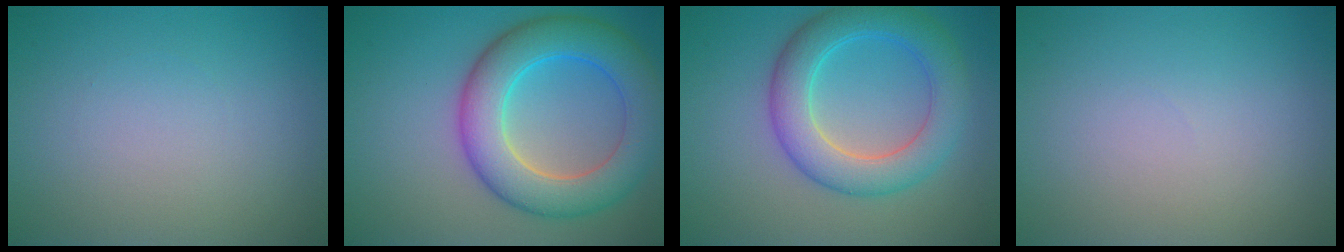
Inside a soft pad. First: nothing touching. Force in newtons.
{"total": 8.2, "press": 8.1, "slide": 0.1}
{"total": 6.2, "press": 6.2, "slide": 0.1}
{"total": 0.0}